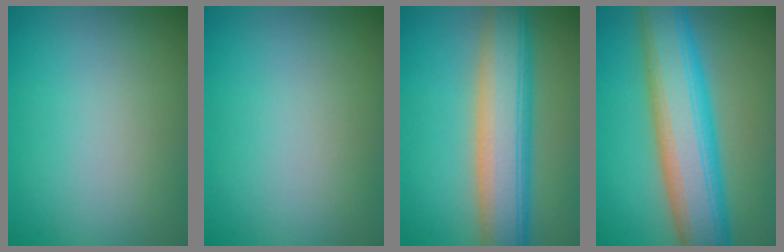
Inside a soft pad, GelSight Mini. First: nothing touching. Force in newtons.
{"total": 0.0}
{"total": 8.9, "press": 8.9, "slide": 0.6}
{"total": 10.6, "press": 10.6, "slide": 0.1}